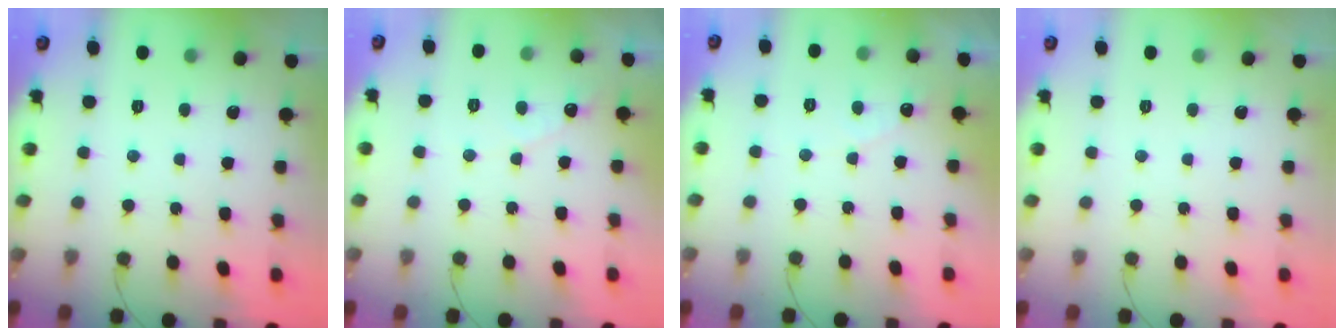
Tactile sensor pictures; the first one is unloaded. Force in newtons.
{"total": 3.8, "press": 3.8, "slide": 0.3}
{"total": 2.7, "press": 2.7, "slide": 0.1}
{"total": 0.0}